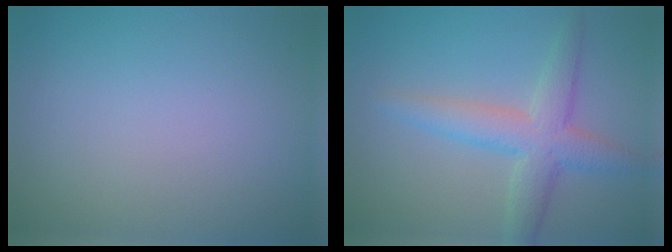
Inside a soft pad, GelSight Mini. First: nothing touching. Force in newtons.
{"total": 4.5, "press": 4.5, "slide": 0.2}